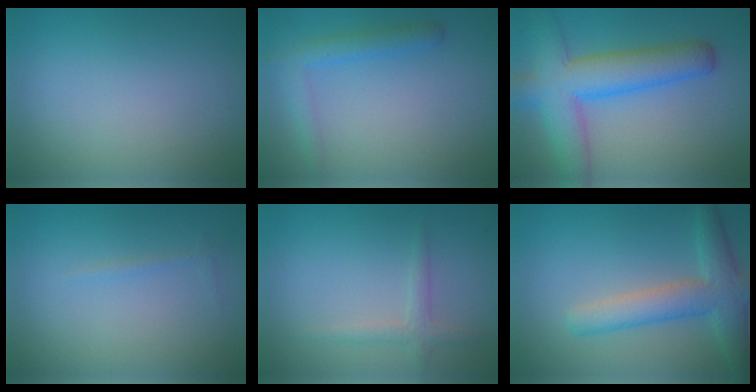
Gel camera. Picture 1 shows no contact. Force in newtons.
{"total": 2.6, "press": 2.6, "slide": 0.1}
{"total": 8.0, "press": 8.0, "slide": 0.3}
{"total": 0.5, "press": 0.5, "slide": 0.1}
{"total": 1.7, "press": 1.7, "slide": 0.1}
{"total": 5.0, "press": 5.0, "slide": 0.3}